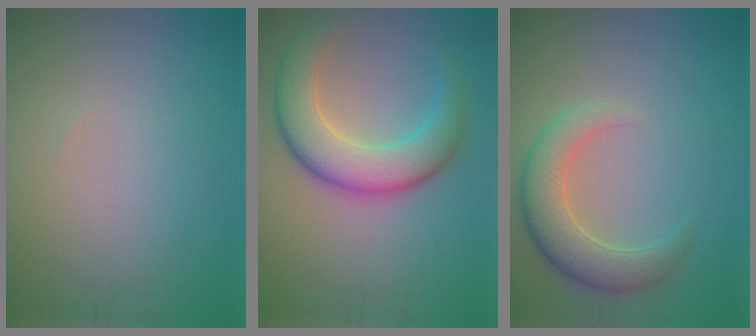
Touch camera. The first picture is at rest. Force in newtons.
{"total": 6.7, "press": 6.7, "slide": 0.1}
{"total": 4.9, "press": 4.9, "slide": 0.6}